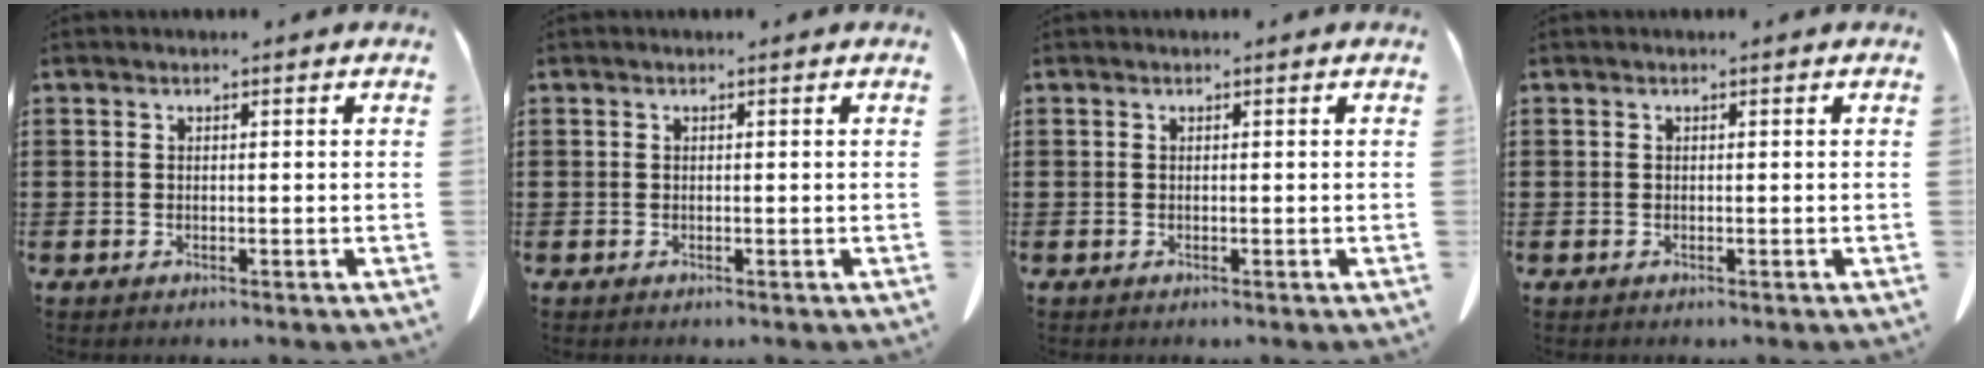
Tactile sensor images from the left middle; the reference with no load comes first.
{"total": 0.0}
{"total": 0.0}
{"total": 0.0}